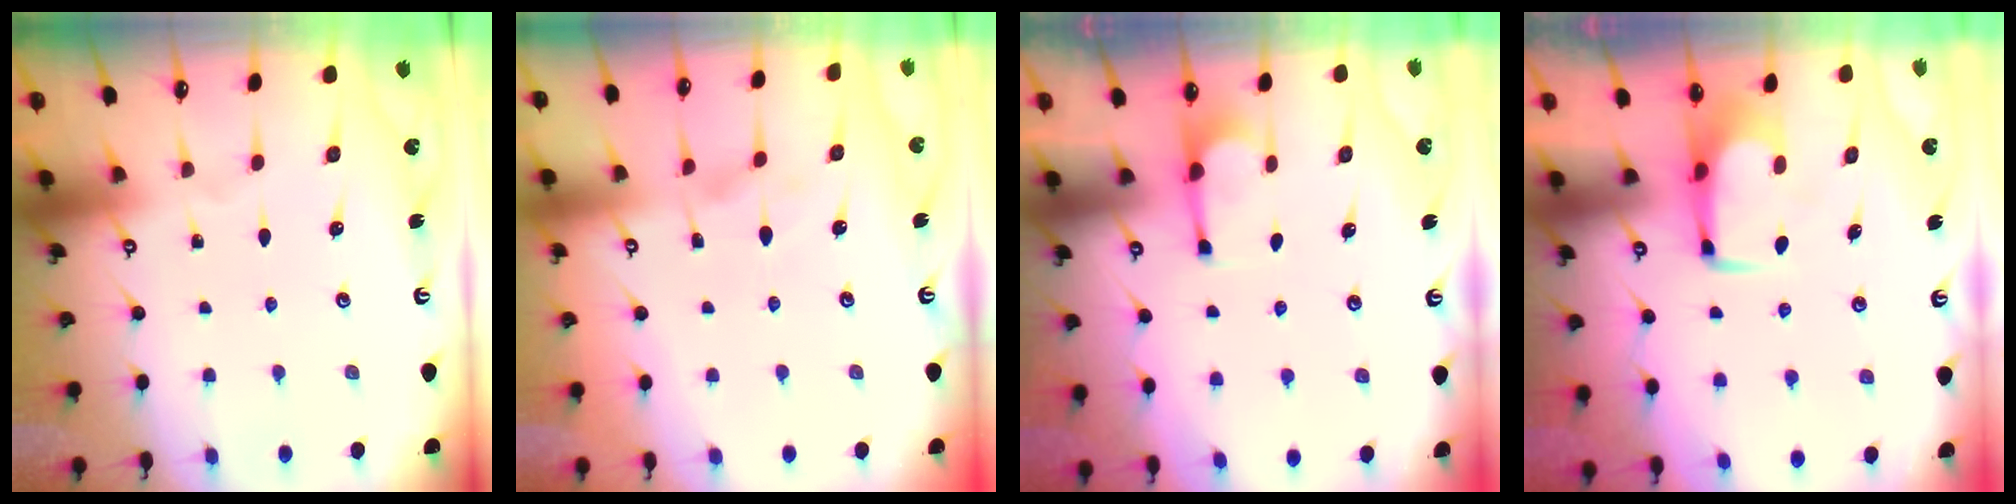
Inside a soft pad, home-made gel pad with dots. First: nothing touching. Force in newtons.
{"total": 2.3, "press": 2.1, "slide": 1.1}
{"total": 1.2, "press": 1.1, "slide": 0.5}
{"total": 1.6, "press": 1.4, "slide": 0.7}